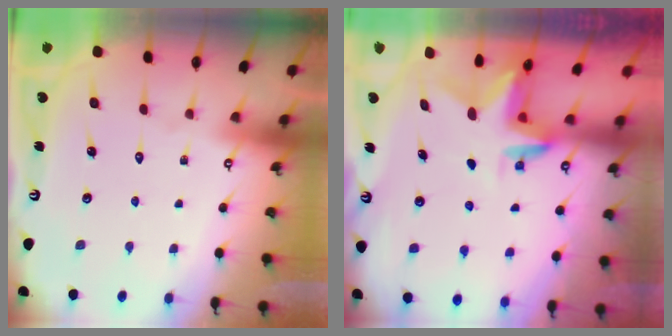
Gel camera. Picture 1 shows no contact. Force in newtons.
{"total": 3.0, "press": 3.0, "slide": 0.3}